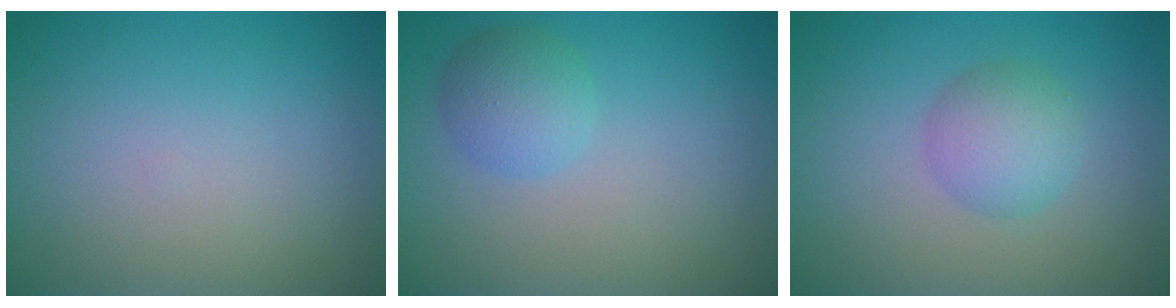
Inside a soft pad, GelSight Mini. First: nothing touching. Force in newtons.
{"total": 2.7, "press": 2.7, "slide": 0.1}
{"total": 3.2, "press": 3.2, "slide": 0.0}